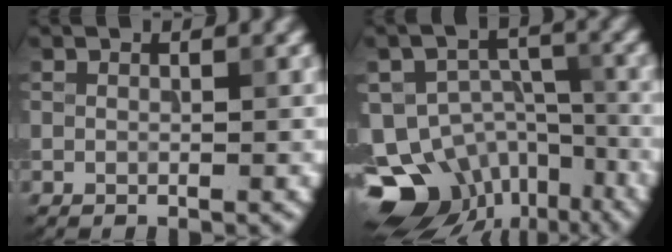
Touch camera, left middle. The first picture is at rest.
{"total": 15.5, "force": [-10.1, 10.2, 6.1], "torque": [-0.113, -0.023, -0.122]}